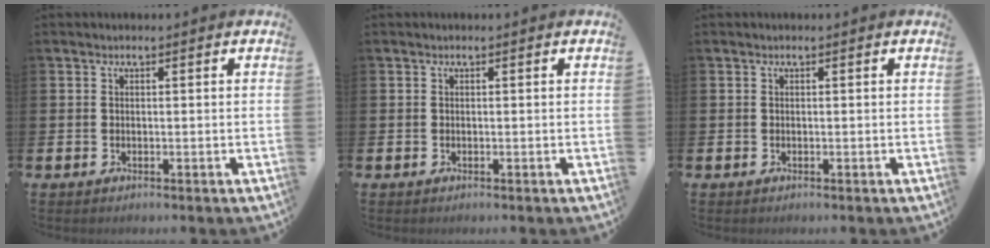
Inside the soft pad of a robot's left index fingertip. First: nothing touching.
{"total": 0.0}
{"total": 0.0}